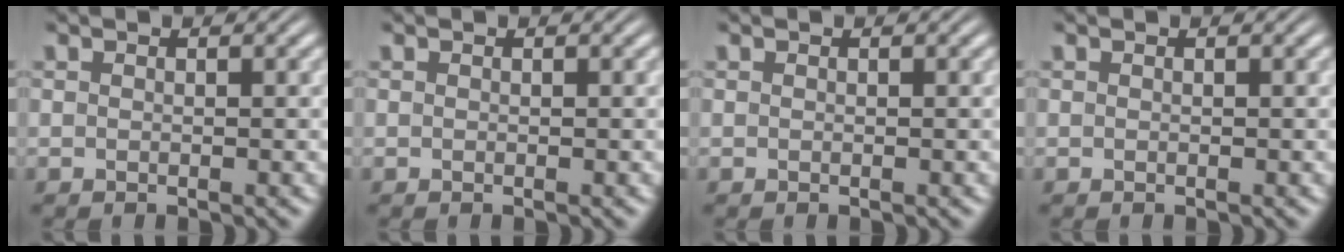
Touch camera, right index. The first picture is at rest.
{"total": 0.0}
{"total": 0.0}
{"total": 0.0}